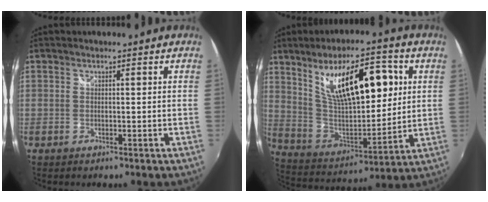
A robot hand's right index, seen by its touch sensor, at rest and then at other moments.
{"total": 19.6, "force": [7.3, 7.8, 16.5], "torque": [-0.267, 0.001, 0.140]}